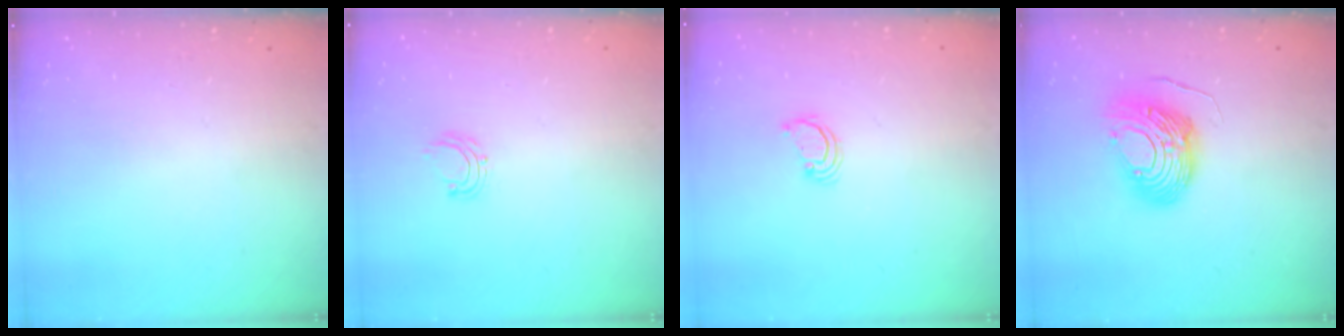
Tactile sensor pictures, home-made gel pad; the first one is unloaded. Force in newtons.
{"total": 6.5, "press": 6.5, "slide": 0.4}
{"total": 2.6, "press": 2.6, "slide": 0.2}
{"total": 12.6, "press": 12.6, "slide": 1.4}